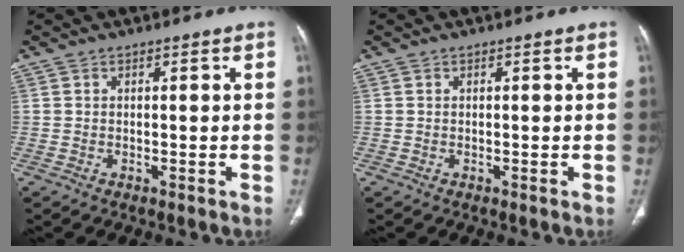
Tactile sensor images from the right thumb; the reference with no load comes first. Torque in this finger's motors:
{"motor_torque": [0.01, 0.01, 0.00, 0.00, 0.02]}